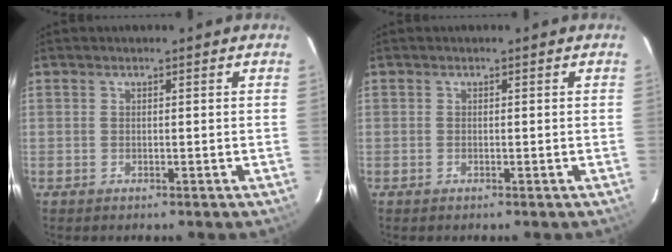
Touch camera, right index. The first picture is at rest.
{"total": 0.0}